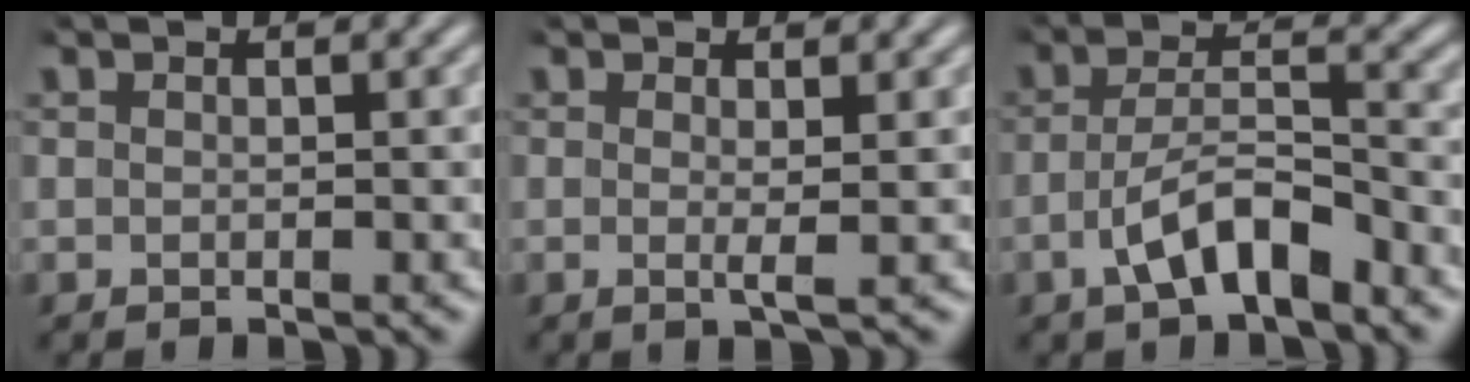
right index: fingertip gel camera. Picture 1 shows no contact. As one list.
[{"total": 1.3, "force": [0.2, -0.4, 1.2], "torque": [-0.026, -0.011, 0.004]}, {"total": 4.8, "force": [-3.2, 1.5, 3.3], "torque": [-0.053, -0.006, -0.047]}]